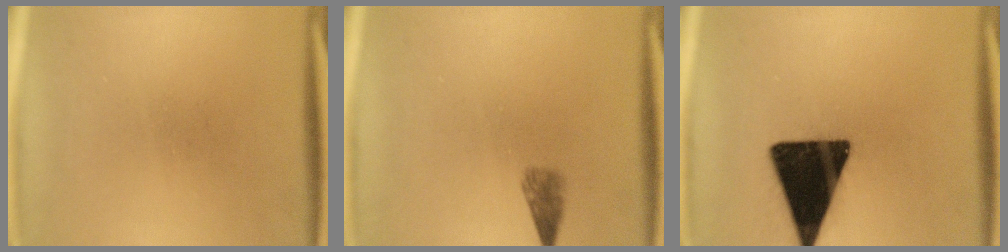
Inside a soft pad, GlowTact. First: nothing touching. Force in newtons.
{"total": 1.9}
{"total": 19.6}